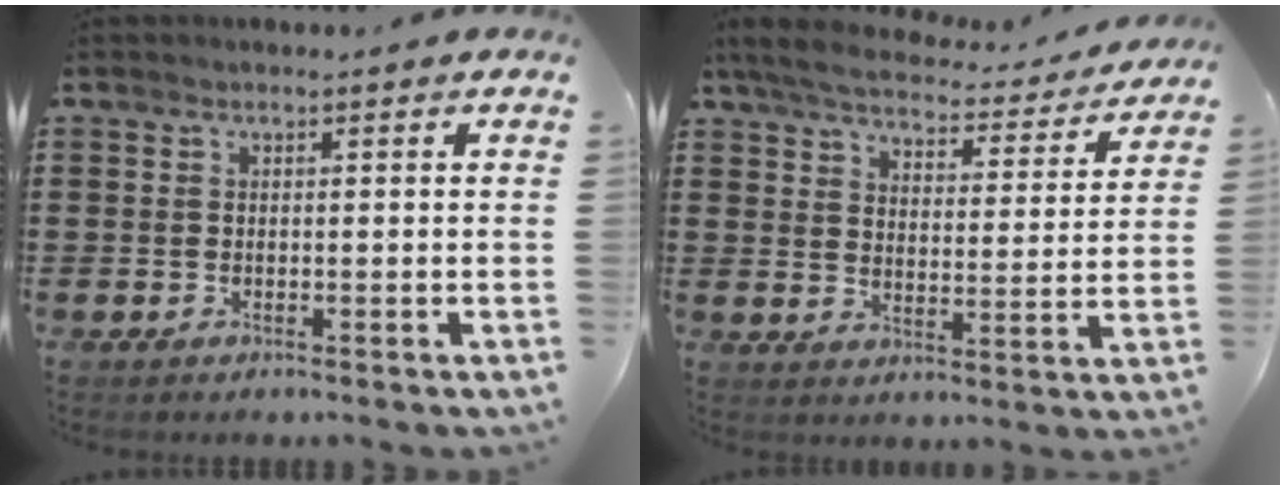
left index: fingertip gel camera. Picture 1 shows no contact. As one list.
[{"total": 5.2, "force": [4.9, 0.6, 1.6], "torque": [-0.057, -0.030, 0.080]}]